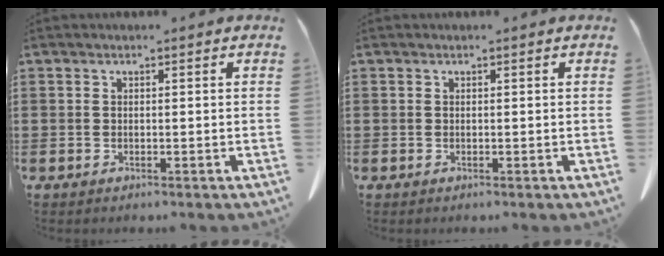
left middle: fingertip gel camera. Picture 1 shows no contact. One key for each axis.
{"total": 0.0}